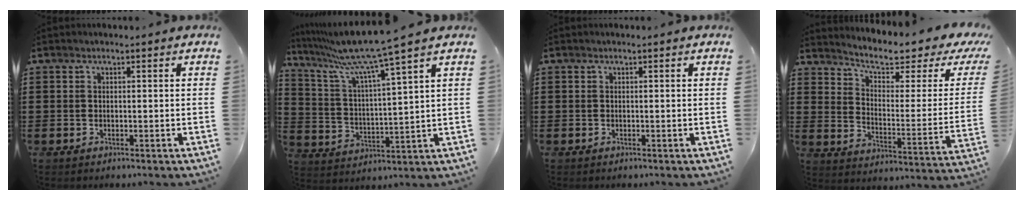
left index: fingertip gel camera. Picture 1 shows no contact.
{"total": 9.1, "force": [7.5, -0.9, 5.0], "torque": [-0.129, -0.052, 0.121]}
{"total": 0.0}
{"total": 5.4, "force": [4.0, 1.3, 3.5], "torque": [-0.073, -0.036, 0.058]}